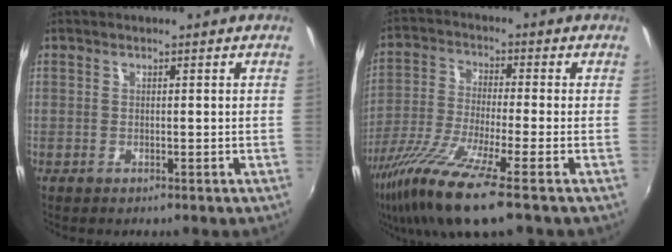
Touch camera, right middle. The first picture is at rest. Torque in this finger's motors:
{"motor_torque": [1.25, -0.89, 0.62, 0.21]}